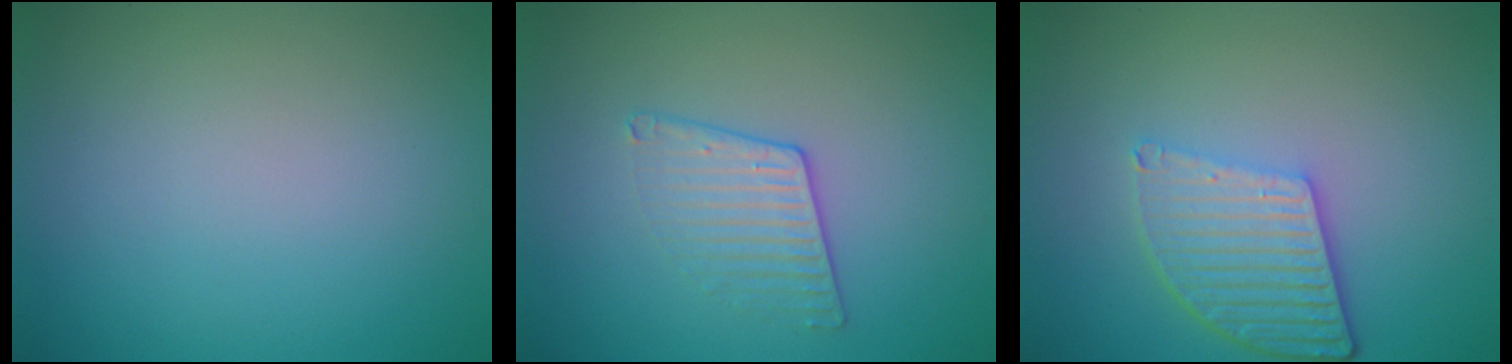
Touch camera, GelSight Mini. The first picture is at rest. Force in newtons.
{"total": 2.0, "press": 1.5, "slide": 1.3}
{"total": 5.1, "press": 3.8, "slide": 3.5}